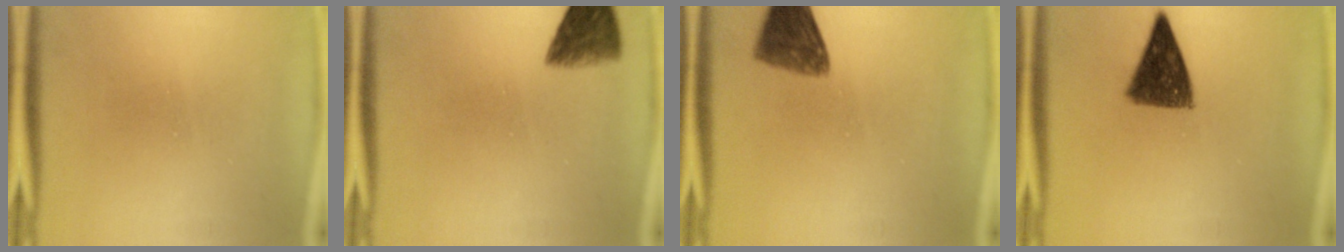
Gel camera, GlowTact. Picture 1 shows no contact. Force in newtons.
{"total": 5.8}
{"total": 7.8}
{"total": 9.8}